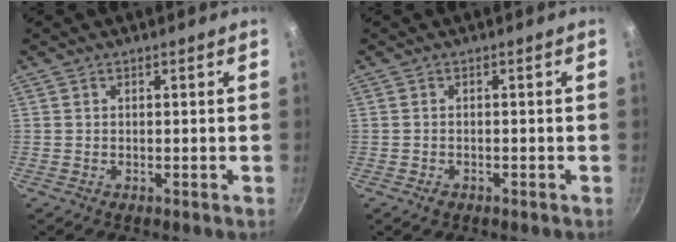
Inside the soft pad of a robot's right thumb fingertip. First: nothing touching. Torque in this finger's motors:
{"motor_torque": [0.74, -0.04, -0.19, -0.03, 0.00]}